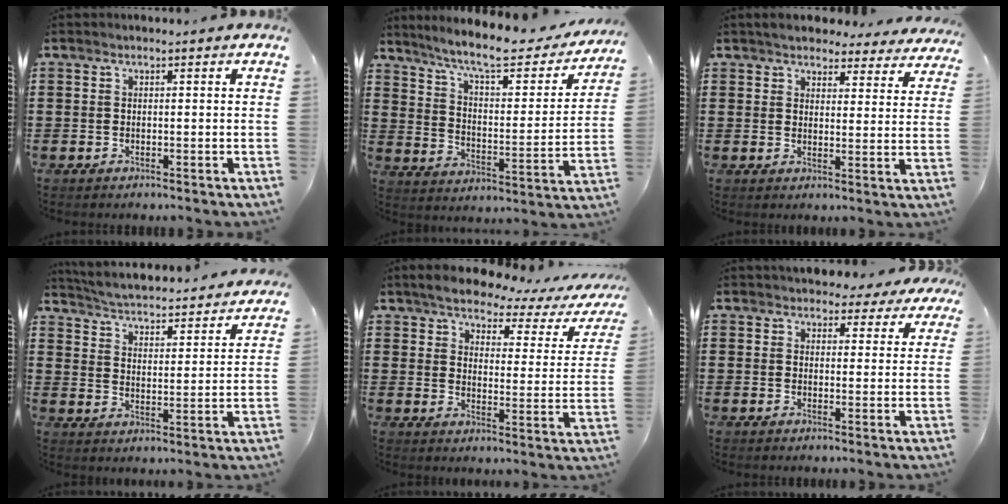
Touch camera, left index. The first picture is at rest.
{"total": 9.4, "force": [7.7, 1.1, 5.3], "torque": [-0.124, -0.046, 0.127]}
{"total": 3.8, "force": [3.7, 0.6, 0.5], "torque": [-0.028, -0.016, 0.065]}
{"total": 3.2, "force": [3.2, -0.4, 0.3], "torque": [-0.029, -0.035, 0.045]}
{"total": 4.4, "force": [4.0, 0.9, 1.7], "torque": [-0.050, -0.023, 0.062]}
{"total": 3.4, "force": [3.1, 1.4, 0.5], "torque": [-0.015, -0.004, 0.056]}